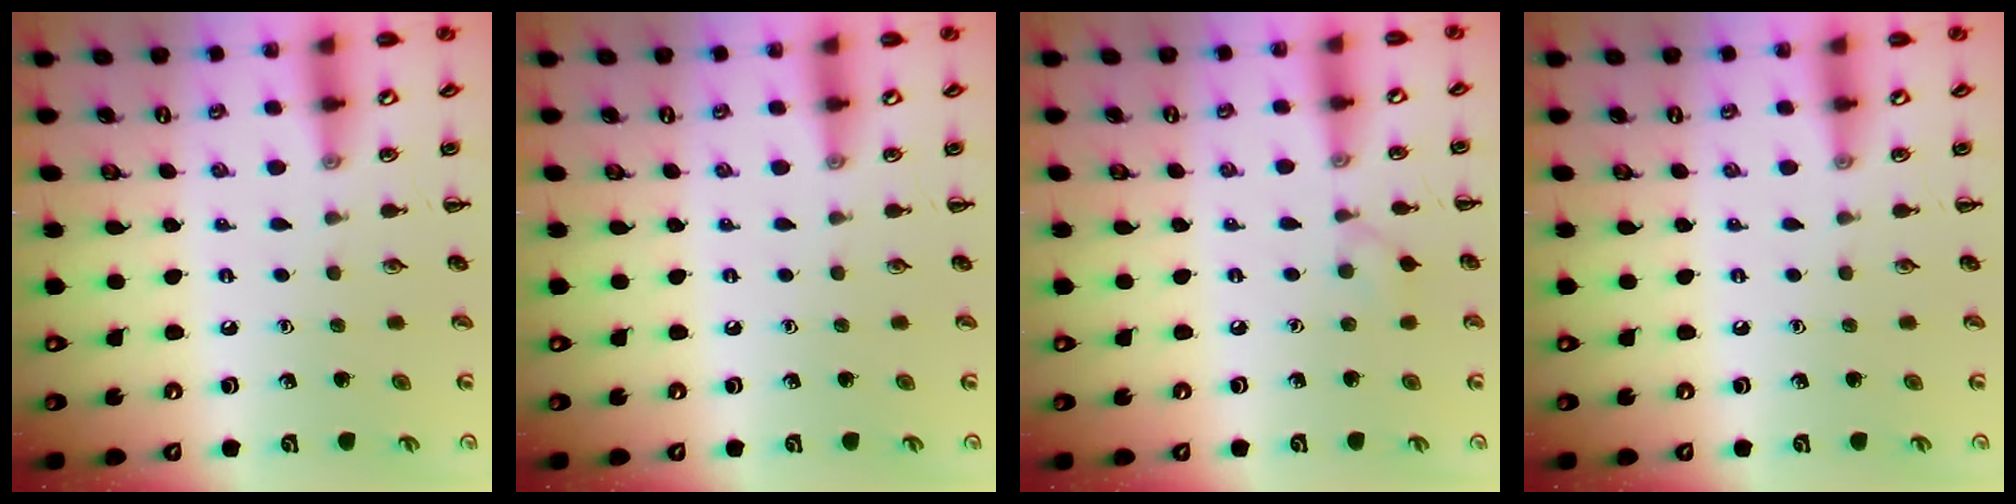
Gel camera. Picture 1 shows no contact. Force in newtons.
{"total": 0.0}
{"total": 3.4, "press": 3.1, "slide": 1.4}
{"total": 0.0}